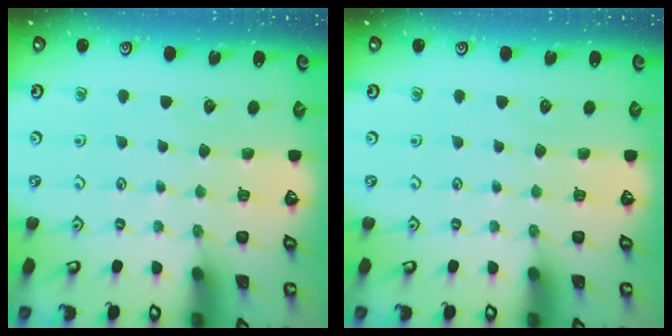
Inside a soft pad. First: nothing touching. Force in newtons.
{"total": 0.0}